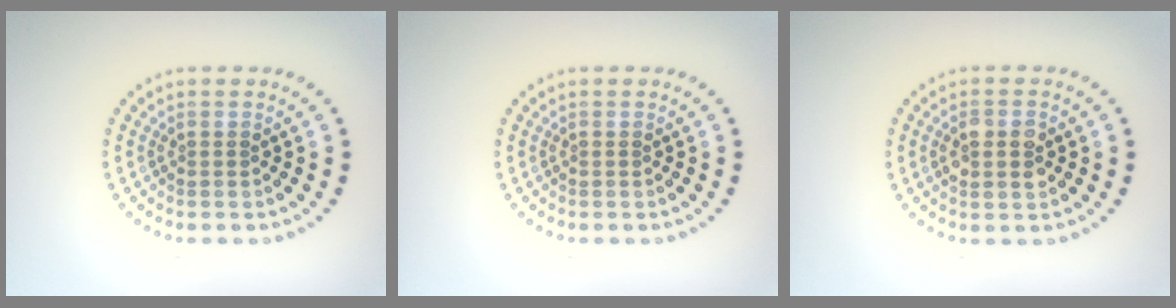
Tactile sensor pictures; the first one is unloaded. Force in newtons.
{"total": 0.0}
{"total": 2.4, "press": 2.4, "slide": 0.3}